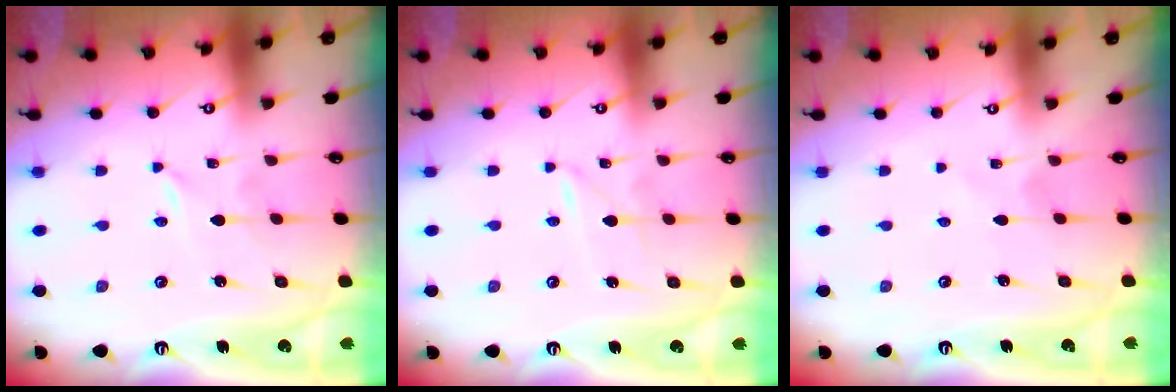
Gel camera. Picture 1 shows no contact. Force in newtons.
{"total": 1.5, "press": 1.5, "slide": 0.2}
{"total": 0.7, "press": 0.7, "slide": 0.1}